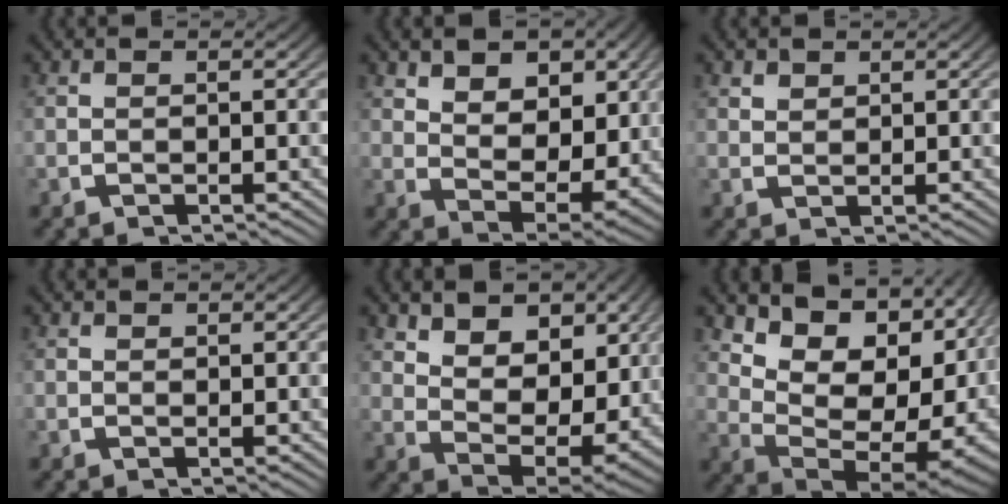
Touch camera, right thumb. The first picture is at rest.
{"total": 7.2, "force": [1.3, 4.7, 5.3], "torque": [-0.105, -0.044, 0.038]}
{"total": 1.2, "force": [1.1, 0.4, 0.2], "torque": [0.001, -0.002, 0.027]}
{"total": 0.7, "force": [0.6, 0.1, 0.1], "torque": [0.004, -0.002, 0.015]}
{"total": 9.2, "force": [1.6, 6.0, 6.8], "torque": [-0.137, -0.046, 0.042]}
{"total": 14.7, "force": [1.9, 8.9, 11.5], "torque": [-0.190, -0.021, 0.039]}